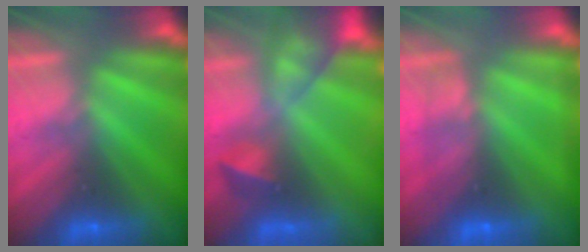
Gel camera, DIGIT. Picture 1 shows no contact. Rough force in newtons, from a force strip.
{"total": 9.3}
{"total": 2.2}